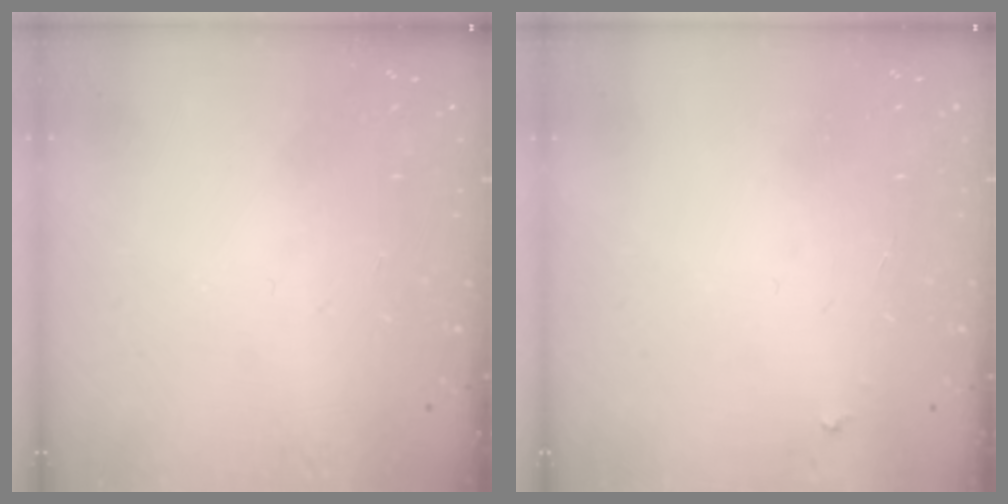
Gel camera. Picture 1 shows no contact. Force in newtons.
{"total": 2.2, "press": 2.2, "slide": 0.1}